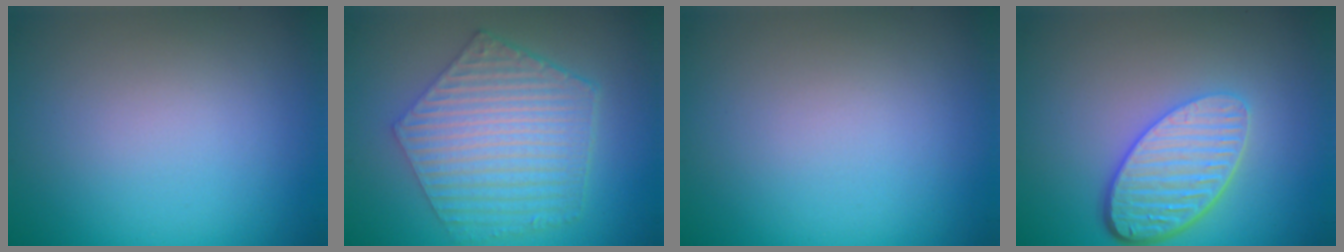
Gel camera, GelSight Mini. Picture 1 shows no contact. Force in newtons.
{"total": 6.9, "press": 5.0, "slide": 4.8}
{"total": 0.0}
{"total": 5.3, "press": 3.9, "slide": 3.6}